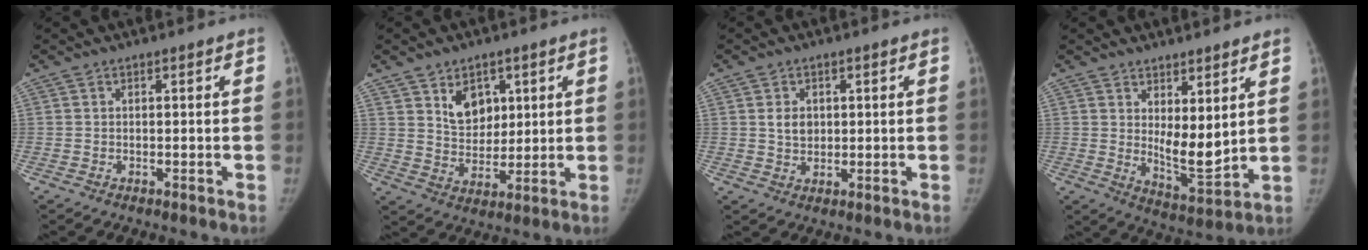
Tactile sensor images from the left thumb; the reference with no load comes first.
{"total": 8.1, "force": [3.5, 5.7, 4.6], "torque": [-0.041, -0.026, 0.066]}
{"total": 3.6, "force": [0.8, 2.8, 2.2], "torque": [-0.021, -0.005, 0.017]}
{"total": 8.3, "force": [2.8, 3.2, 7.2], "torque": [-0.100, -0.041, 0.058]}